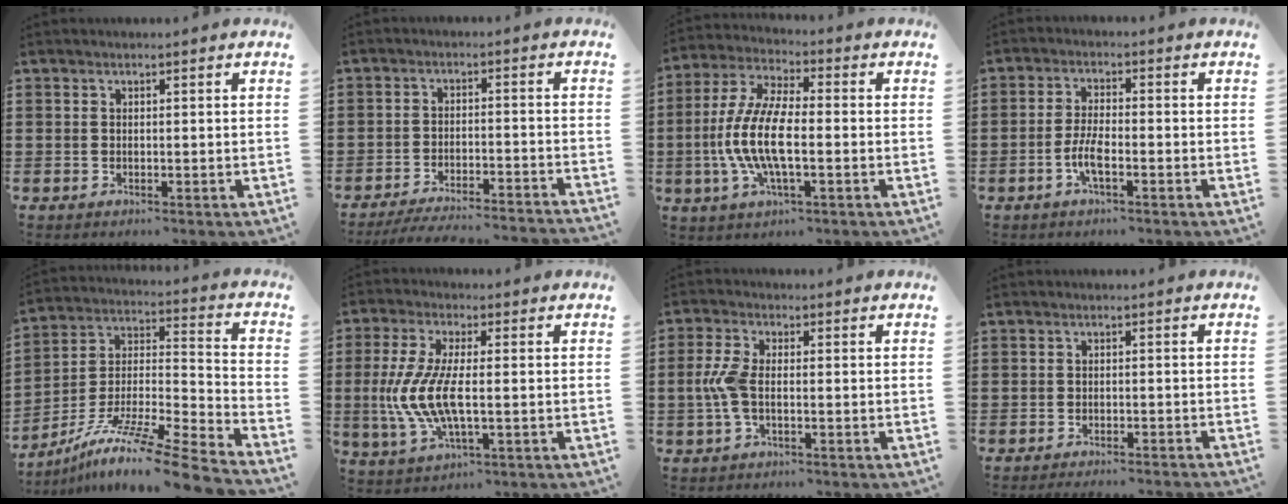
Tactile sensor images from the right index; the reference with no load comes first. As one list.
[{"total": 4.5, "force": [-4.2, -0.1, 1.4], "torque": [-0.031, -0.009, -0.085]}, {"total": 10.1, "force": [-2.2, 3.3, 9.3], "torque": [-0.218, -0.015, -0.049]}, {"total": 4.2, "force": [-1.7, 1.0, 3.7], "torque": [-0.090, -0.007, -0.040]}, {"total": 11.7, "force": [-9.4, 0.0, 7.1], "torque": [-0.113, 0.012, -0.179]}, {"total": 8.7, "force": [-1.2, 2.8, 8.2], "torque": [-0.200, -0.019, -0.032]}, {"total": 4.8, "force": [-0.7, 2.0, 4.3], "torque": [-0.113, -0.007, -0.023]}, {"total": 1.6, "force": [-1.5, -0.2, 0.2], "torque": [-0.004, 0.001, -0.031]}]